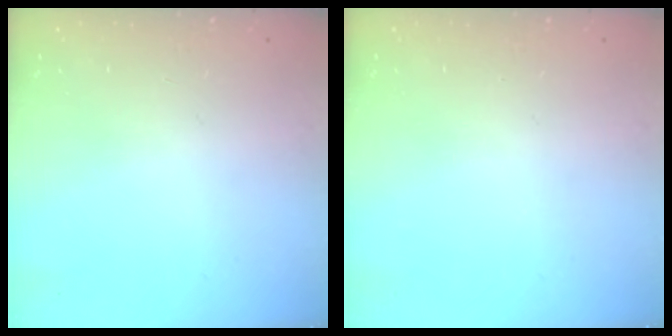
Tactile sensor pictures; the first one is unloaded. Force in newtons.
{"total": 0.0}